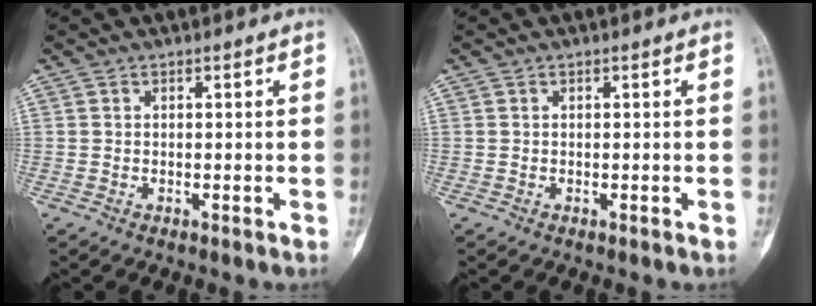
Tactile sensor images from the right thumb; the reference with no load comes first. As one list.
[{"total": 0.0}]